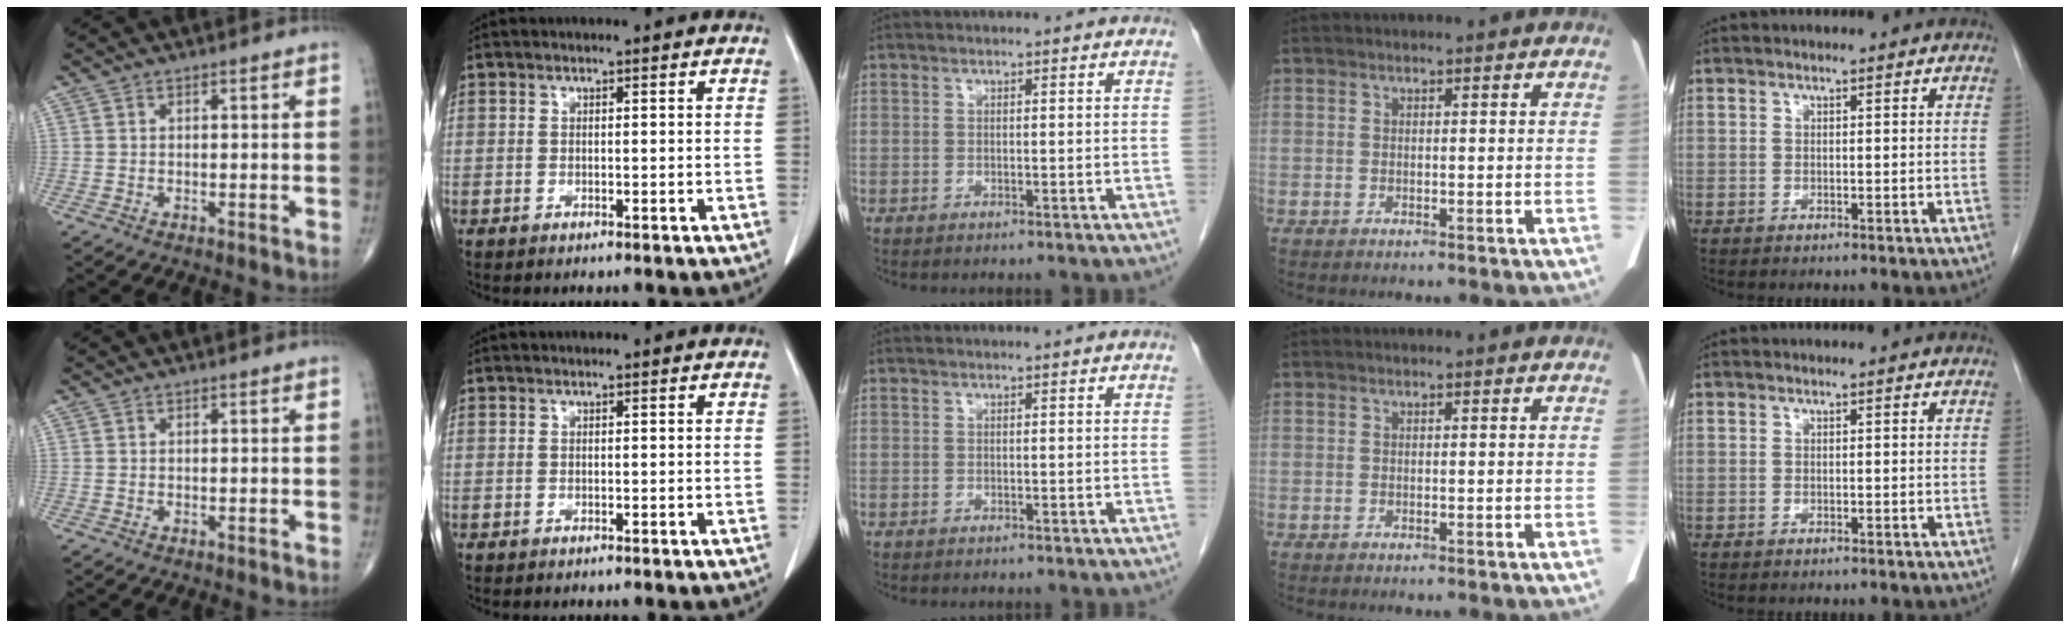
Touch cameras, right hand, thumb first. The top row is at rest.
{}